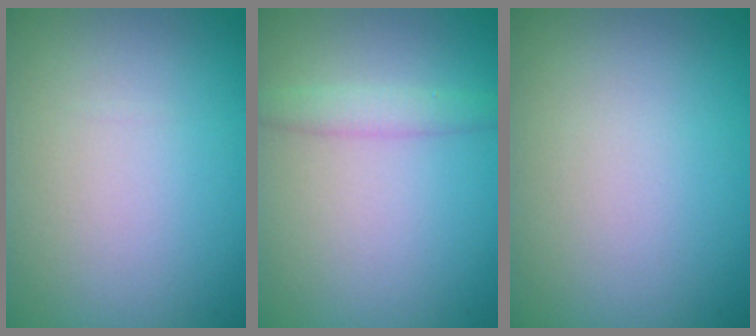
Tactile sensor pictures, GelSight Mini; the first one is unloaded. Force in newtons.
{"total": 1.9, "press": 1.9, "slide": 0.1}
{"total": 0.0}